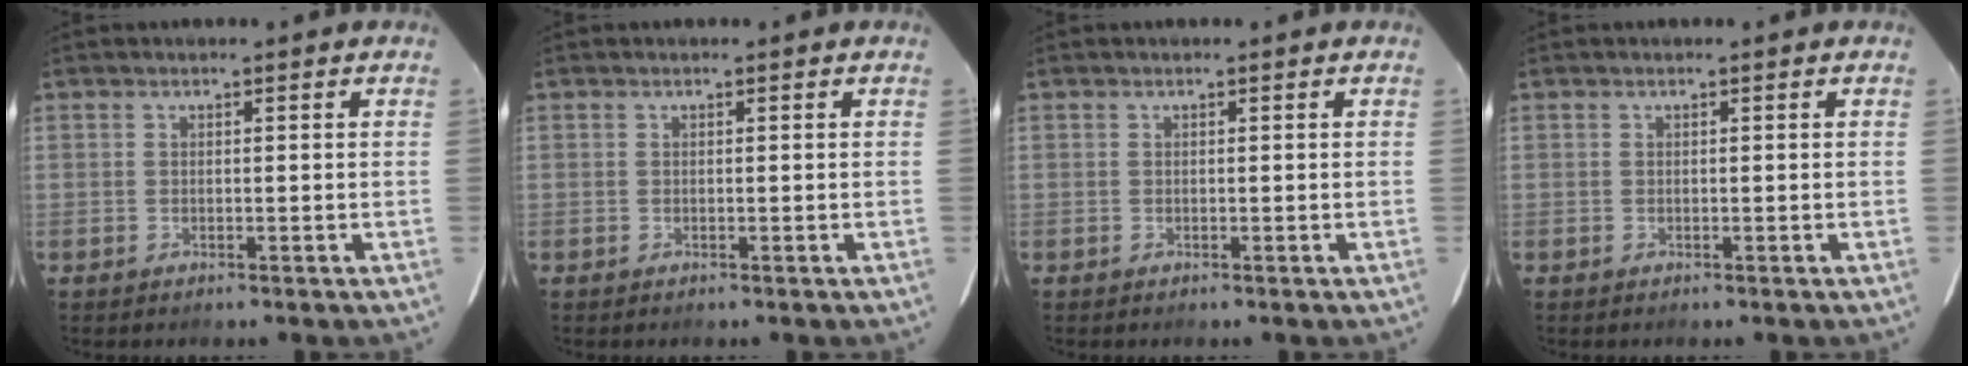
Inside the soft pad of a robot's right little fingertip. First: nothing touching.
{"total": 0.0}
{"total": 0.0}
{"total": 0.0}